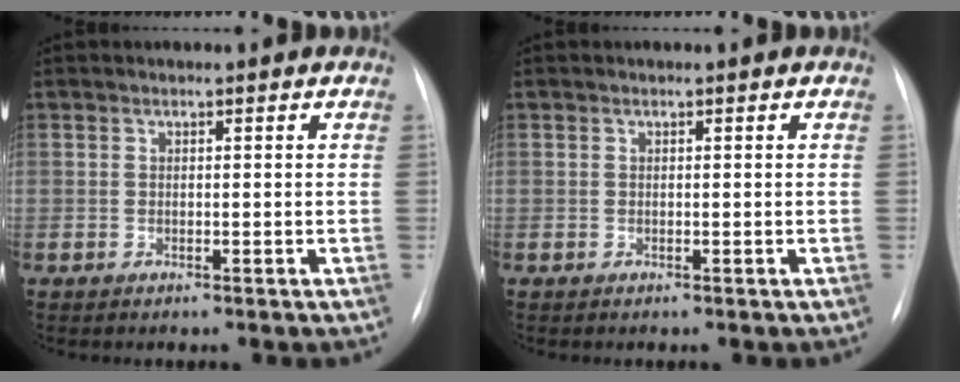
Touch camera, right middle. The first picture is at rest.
{"total": 0.0}